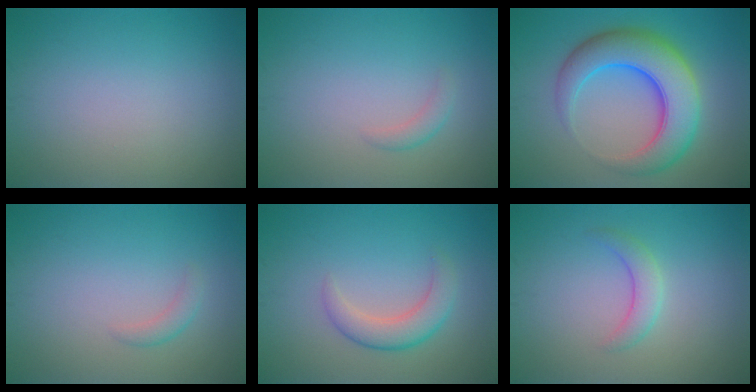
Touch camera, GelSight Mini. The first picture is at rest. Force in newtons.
{"total": 1.1, "press": 1.1, "slide": 0.0}
{"total": 8.7, "press": 8.7, "slide": 0.3}
{"total": 1.1, "press": 1.1, "slide": 0.0}
{"total": 3.1, "press": 3.1, "slide": 0.3}
{"total": 2.0, "press": 2.0, "slide": 0.1}